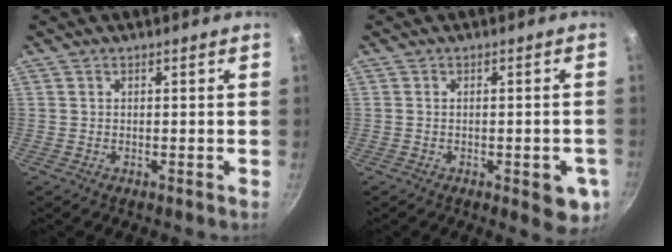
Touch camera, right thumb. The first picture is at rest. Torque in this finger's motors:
{"motor_torque": [0.90, 0.84, 0.89, -0.06, 0.17]}